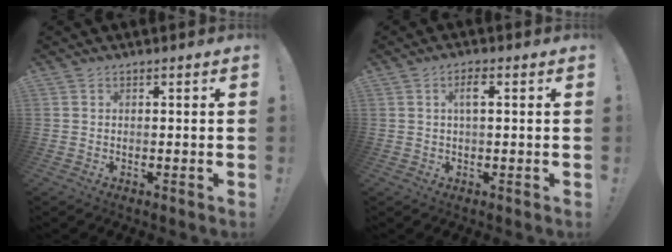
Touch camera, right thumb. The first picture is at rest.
{"total": 3.7, "force": [0.9, 1.3, 3.3], "torque": [-0.057, 0.004, 0.011]}